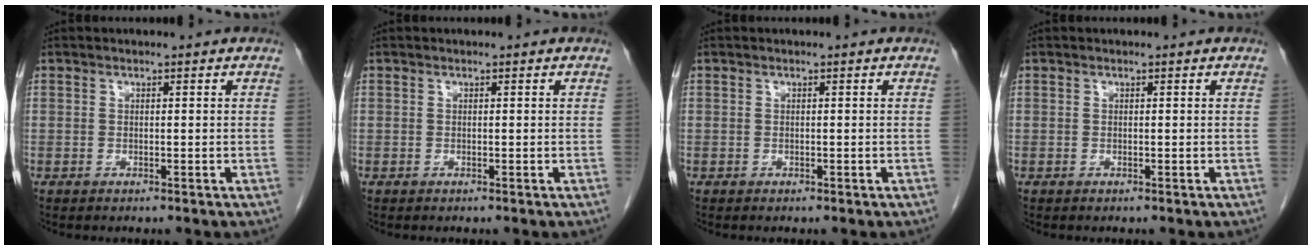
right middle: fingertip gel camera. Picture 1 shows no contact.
{"total": 0.0}
{"total": 0.0}
{"total": 0.0}